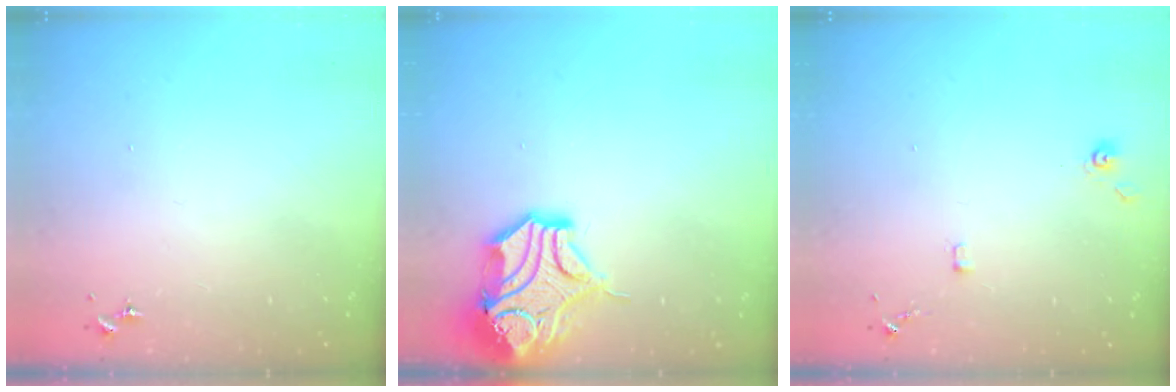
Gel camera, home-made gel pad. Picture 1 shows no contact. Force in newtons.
{"total": 15.9, "press": 15.8, "slide": 2.3}
{"total": 6.5, "press": 6.4, "slide": 0.6}